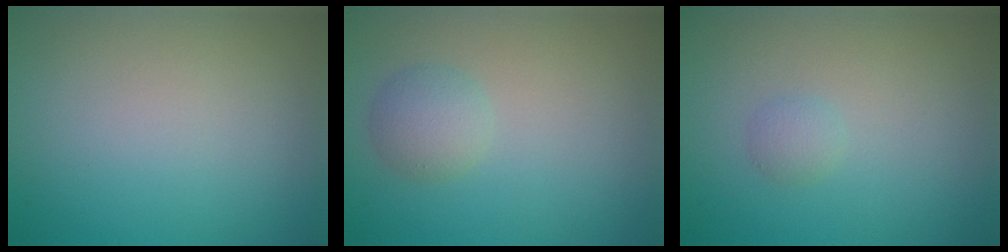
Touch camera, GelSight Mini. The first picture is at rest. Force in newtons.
{"total": 2.2, "press": 2.2, "slide": 0.2}
{"total": 1.0, "press": 1.0, "slide": 0.1}